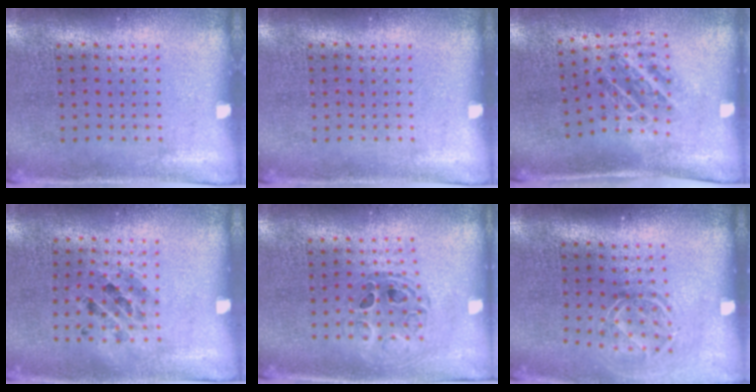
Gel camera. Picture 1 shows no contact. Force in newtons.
{"total": 0.0}
{"total": 1.1, "press": 1.0, "slide": 0.3}
{"total": 0.9, "press": 0.9, "slide": 0.1}
{"total": 0.8, "press": 0.7, "slide": 0.2}
{"total": 1.7, "press": 1.3, "slide": 1.2}